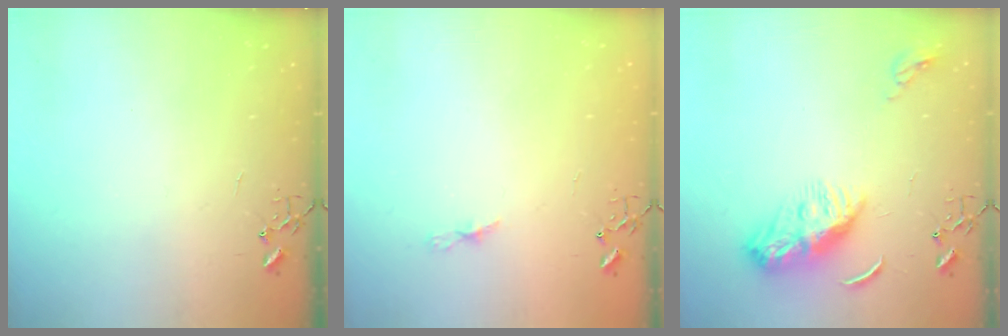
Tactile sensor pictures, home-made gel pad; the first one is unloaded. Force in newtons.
{"total": 3.9, "press": 3.9, "slide": 0.5}
{"total": 9.4, "press": 9.4, "slide": 0.6}